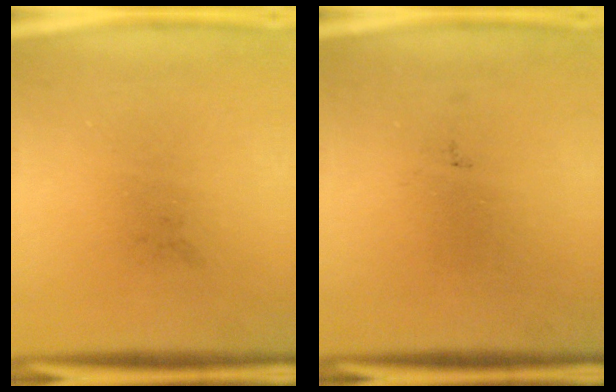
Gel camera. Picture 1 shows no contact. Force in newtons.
{"total": 0.0}